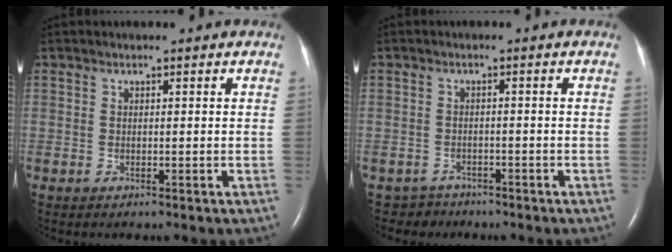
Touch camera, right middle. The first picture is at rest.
{"total": 2.6, "force": [-2.0, 1.2, -1.2], "torque": [0.016, 0.004, -0.034]}